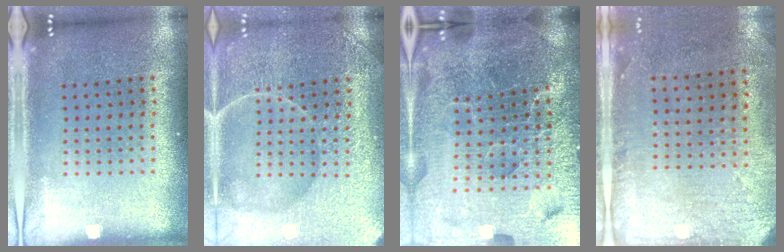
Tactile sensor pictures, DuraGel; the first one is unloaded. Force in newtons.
{"total": 4.7, "press": 4.7, "slide": 0.6}
{"total": 7.2, "press": 6.2, "slide": 3.5}
{"total": 3.0, "press": 2.4, "slide": 1.8}